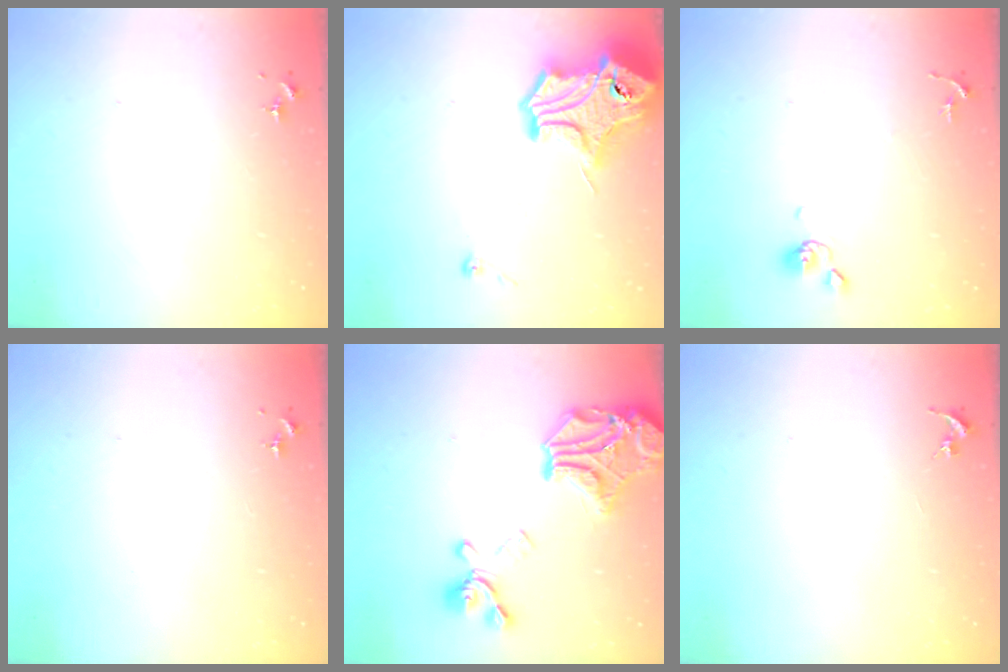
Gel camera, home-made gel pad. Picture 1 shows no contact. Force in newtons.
{"total": 17.4, "press": 17.3, "slide": 2.1}
{"total": 5.5, "press": 5.5, "slide": 0.7}
{"total": 0.0}
{"total": 23.2, "press": 23.0, "slide": 2.9}
{"total": 0.0}